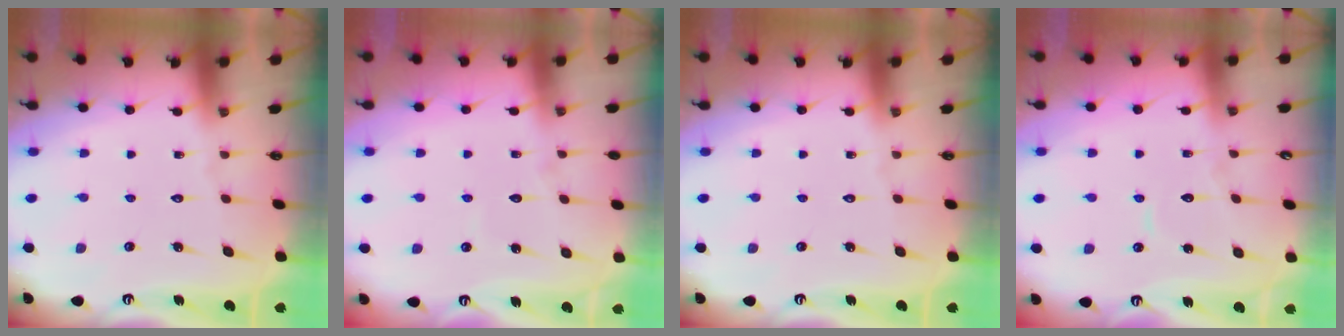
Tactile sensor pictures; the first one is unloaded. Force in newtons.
{"total": 4.7, "press": 4.7, "slide": 0.4}
{"total": 0.0}
{"total": 6.1, "press": 6.1, "slide": 0.6}